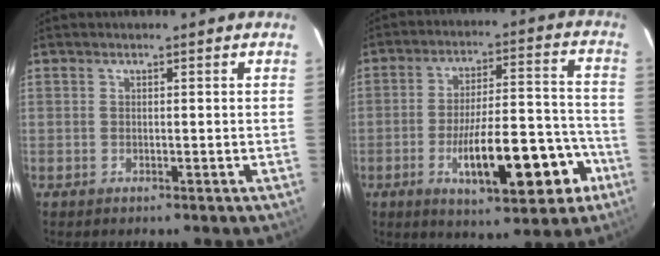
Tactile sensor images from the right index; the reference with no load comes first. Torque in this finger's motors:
{"motor_torque": [1.20, -0.93, 0.43, 0.21]}